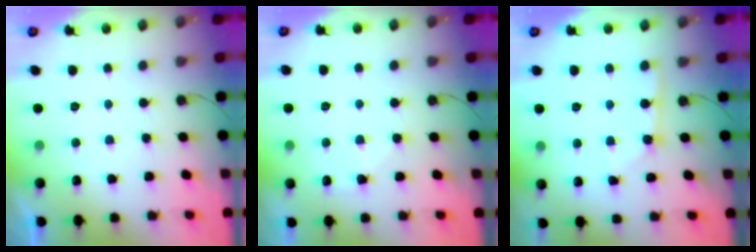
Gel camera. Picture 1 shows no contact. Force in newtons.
{"total": 4.3, "press": 4.3, "slide": 0.5}
{"total": 2.5, "press": 2.5, "slide": 0.3}